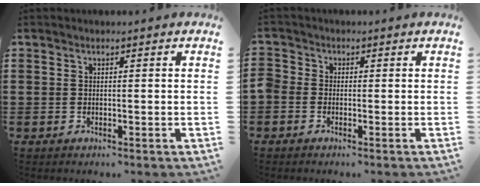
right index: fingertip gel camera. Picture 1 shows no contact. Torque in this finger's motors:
{"motor_torque": [0.06, -0.07, 0.01, 0.00]}